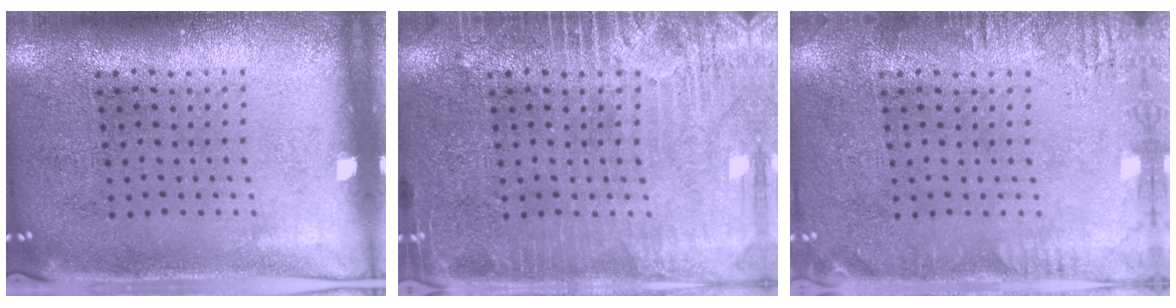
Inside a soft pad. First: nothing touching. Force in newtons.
{"total": 3.9, "press": 3.9, "slide": 0.5}
{"total": 2.2, "press": 2.2, "slide": 0.3}